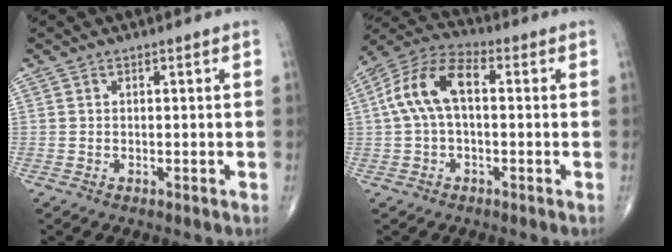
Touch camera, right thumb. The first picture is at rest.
{"total": 10.9, "force": [0.8, 5.7, 9.3], "torque": [-0.190, 0.038, 0.007]}